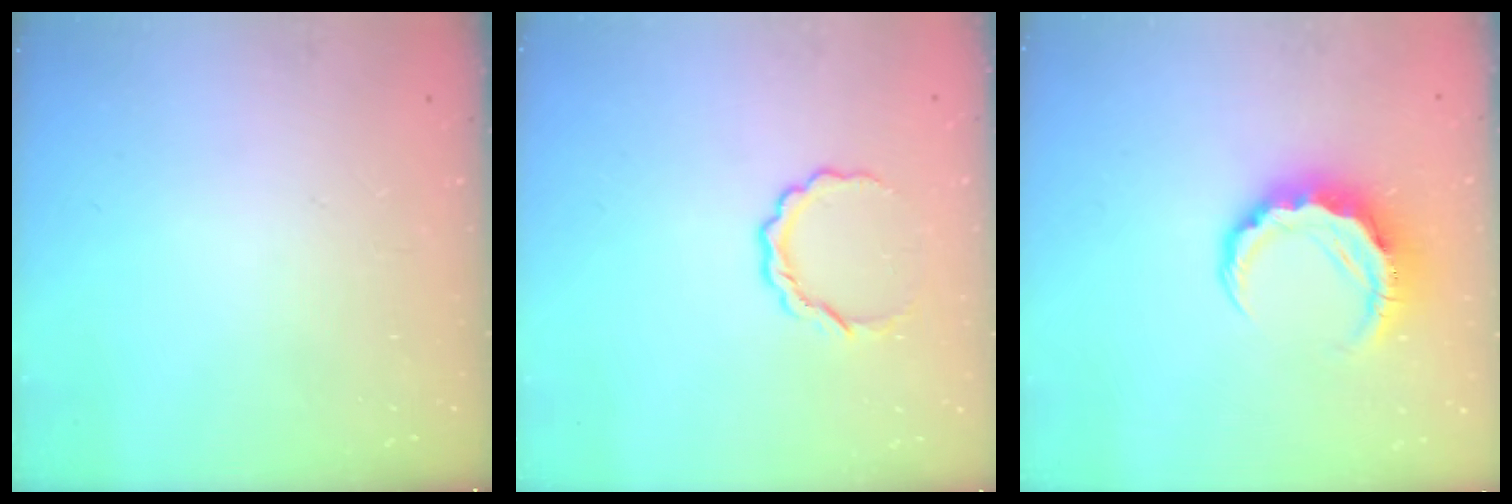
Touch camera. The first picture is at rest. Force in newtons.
{"total": 5.3, "press": 5.2, "slide": 0.2}
{"total": 8.4, "press": 8.3, "slide": 1.4}